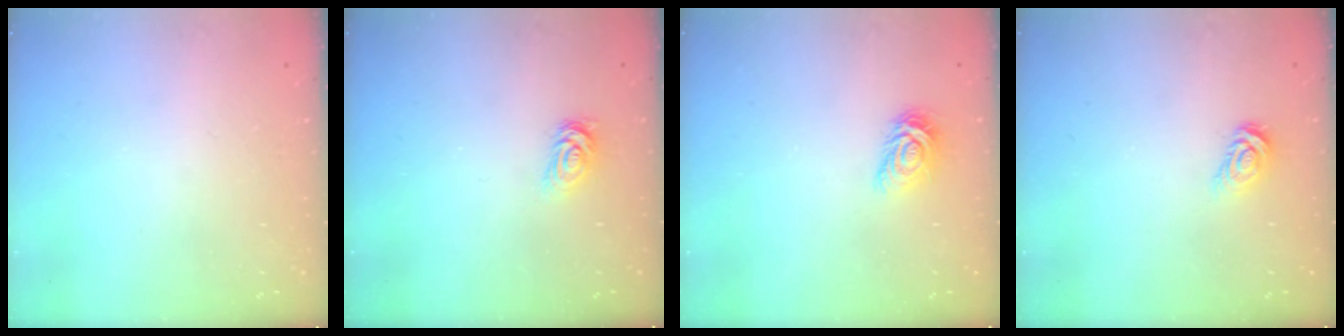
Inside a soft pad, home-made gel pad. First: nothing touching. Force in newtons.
{"total": 2.7, "press": 2.7, "slide": 0.4}
{"total": 6.8, "press": 6.8, "slide": 0.2}
{"total": 4.1, "press": 4.1, "slide": 0.3}